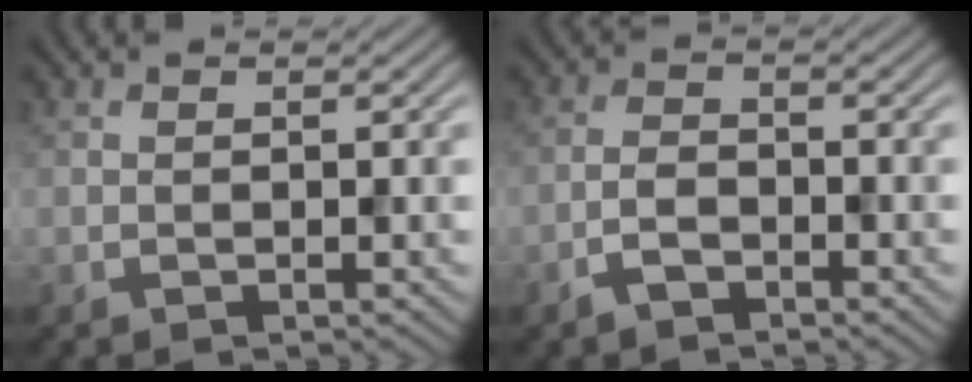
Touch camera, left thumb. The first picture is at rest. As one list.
[{"total": 2.5, "force": [-1.8, 1.0, 1.4], "torque": [-0.029, 0.003, -0.043]}]